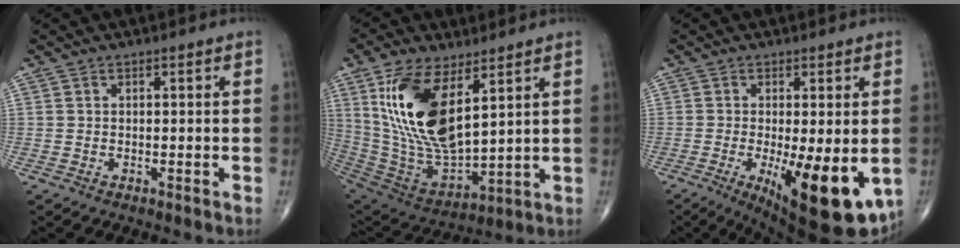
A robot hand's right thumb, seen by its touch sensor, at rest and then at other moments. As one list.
[{"total": 20.0, "force": [7.3, 9.0, 16.3], "torque": [-0.313, -0.033, 0.154]}, {"total": 16.1, "force": [-4.2, 5.2, 14.6], "torque": [-0.182, -0.027, -0.045]}]